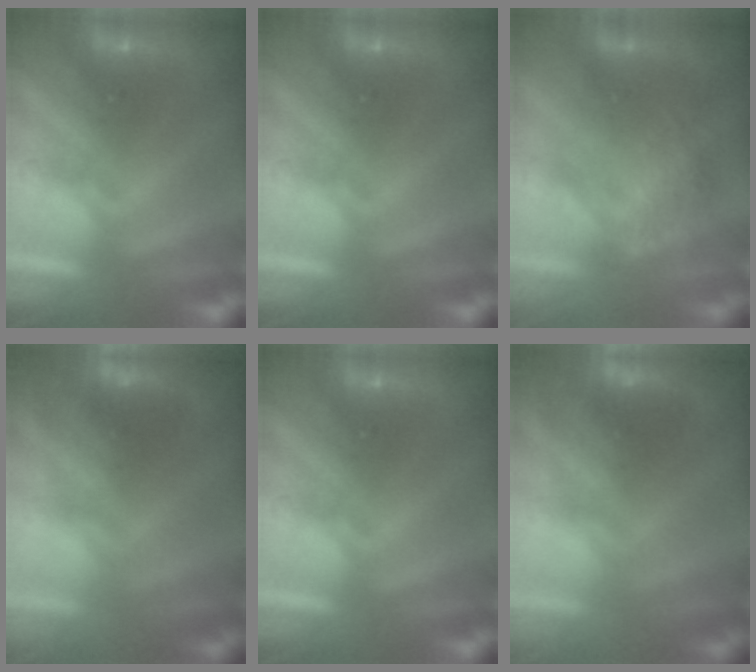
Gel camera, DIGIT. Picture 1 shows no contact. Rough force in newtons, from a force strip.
{"total": 0.0}
{"total": 2.3}
{"total": 2.3}
{"total": 0.0}
{"total": 2.3}